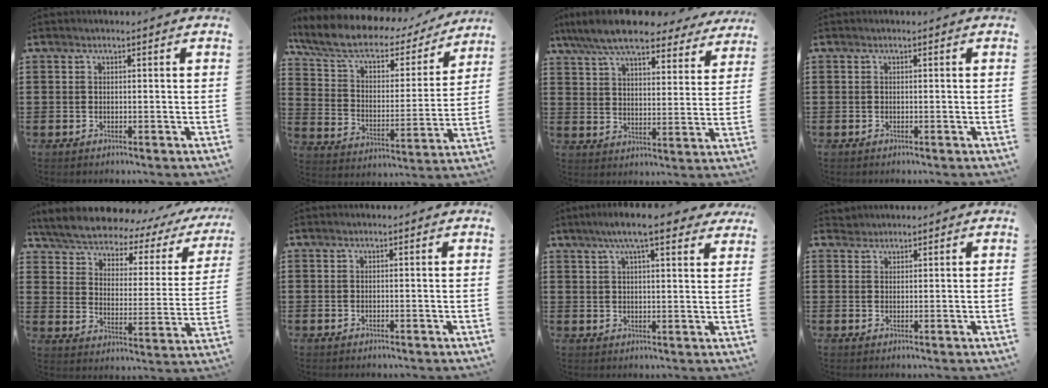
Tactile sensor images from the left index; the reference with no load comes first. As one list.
[{"total": 8.2, "force": [6.1, 3.1, 4.6], "torque": [-0.112, -0.035, 0.103]}, {"total": 9.4, "force": [8.3, 1.5, 4.2], "torque": [-0.114, -0.030, 0.150]}, {"total": 0.0}, {"total": 4.8, "force": [4.5, 0.7, 1.6], "torque": [-0.059, -0.038, 0.070]}, {"total": 0.0}, {"total": 7.8, "force": [5.8, 1.1, 5.1], "torque": [-0.104, -0.003, 0.102]}, {"total": 1.4, "force": [1.3, 0.5, -0.1], "torque": [-0.002, 0.000, 0.027]}]